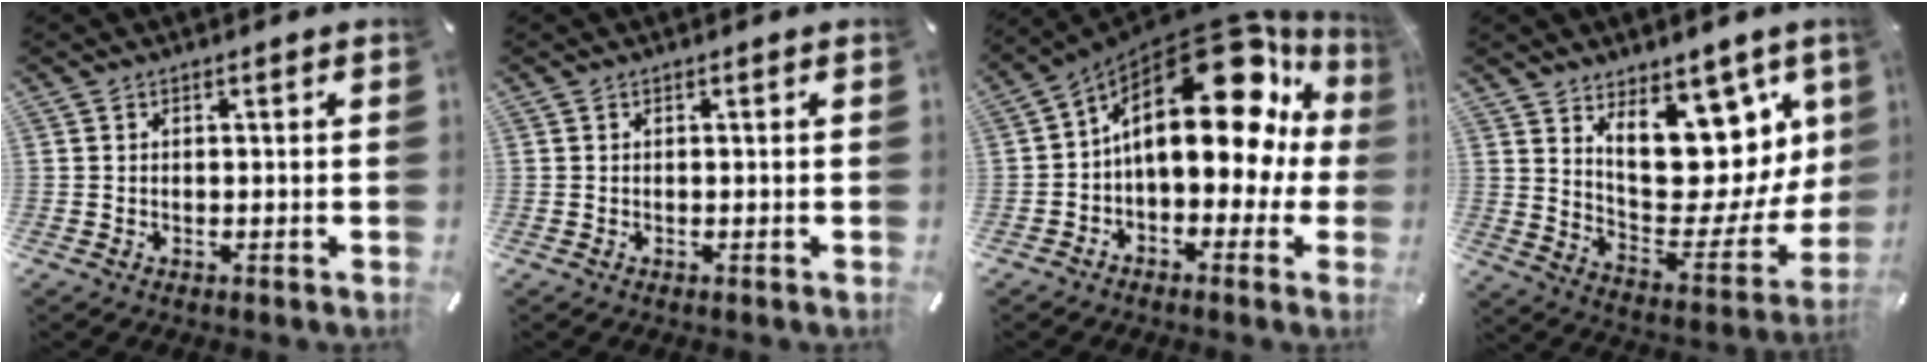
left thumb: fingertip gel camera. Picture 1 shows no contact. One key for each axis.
{"total": 0.0}
{"total": 25.6, "fx": 7.8, "fy": 13.4, "fz": 20.3, "tx": -0.322, "ty": -0.056, "tz": 0.128}
{"total": 19.5, "fx": 9.7, "fy": 11.1, "fz": 12.8, "tx": -0.157, "ty": -0.095, "tz": 0.174}